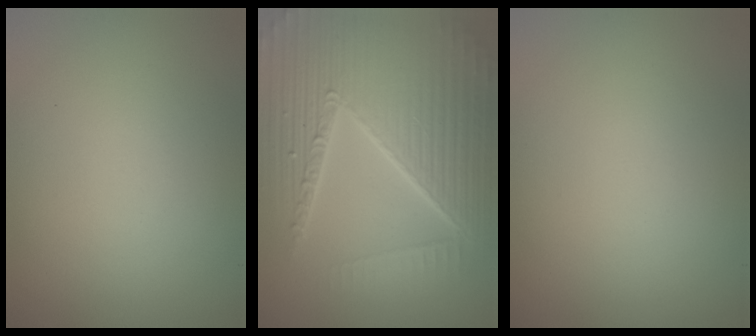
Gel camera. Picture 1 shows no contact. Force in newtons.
{"total": 10.5, "press": 6.5, "slide": 8.2}
{"total": 0.0}